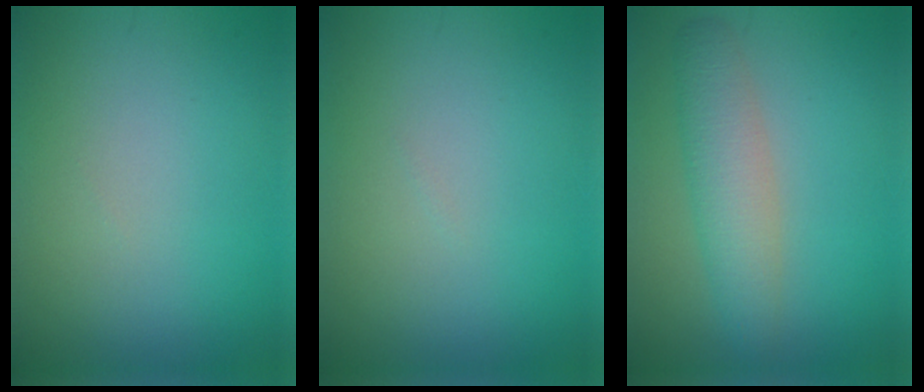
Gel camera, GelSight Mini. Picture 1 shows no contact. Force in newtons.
{"total": 0.0}
{"total": 4.0, "press": 4.0, "slide": 0.1}